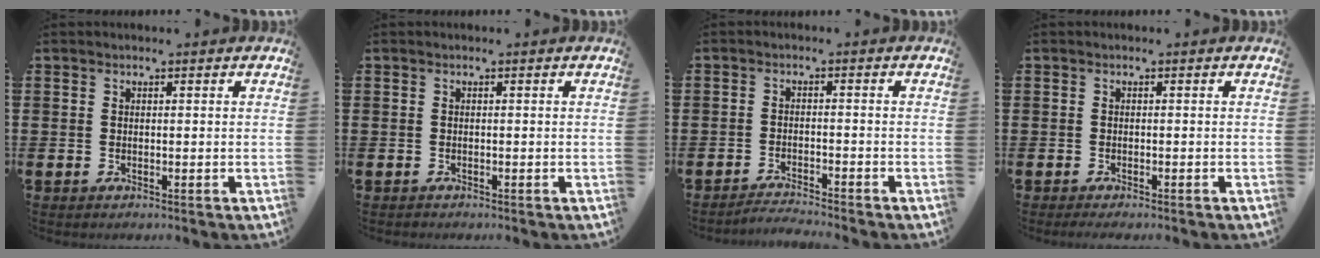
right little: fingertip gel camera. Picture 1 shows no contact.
{"total": 0.0}
{"total": 2.0, "force": [-1.9, -0.3, 0.0], "torque": [-0.002, 0.004, -0.041]}
{"total": 0.6, "force": [-0.5, 0.0, 0.4], "torque": [-0.007, -0.001, -0.010]}